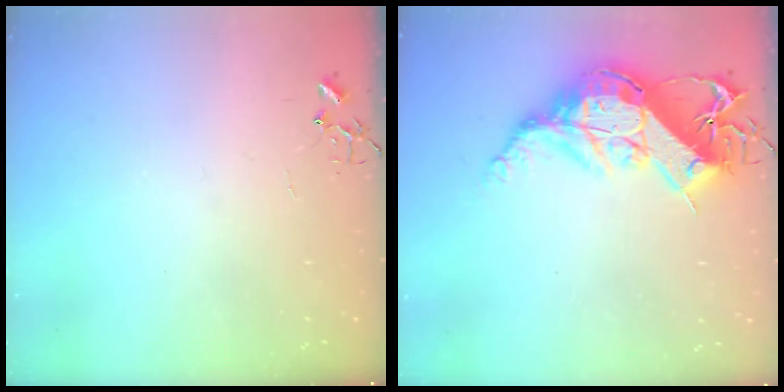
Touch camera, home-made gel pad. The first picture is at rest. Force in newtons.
{"total": 19.0, "press": 18.9, "slide": 1.8}